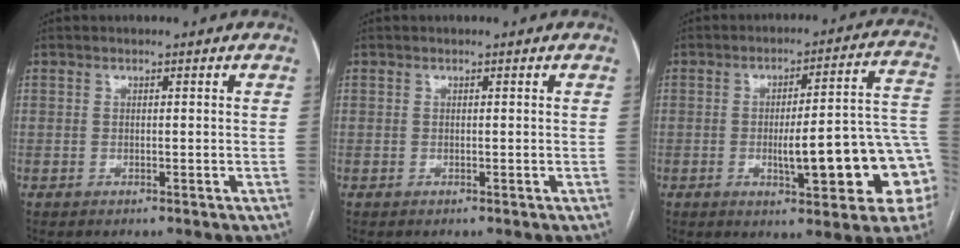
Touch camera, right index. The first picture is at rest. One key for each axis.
{"total": 0.0}
{"total": 16.5, "fx": -3.8, "fy": 2.9, "fz": 15.7, "tx": -0.143, "ty": 0.033, "tz": -0.040}